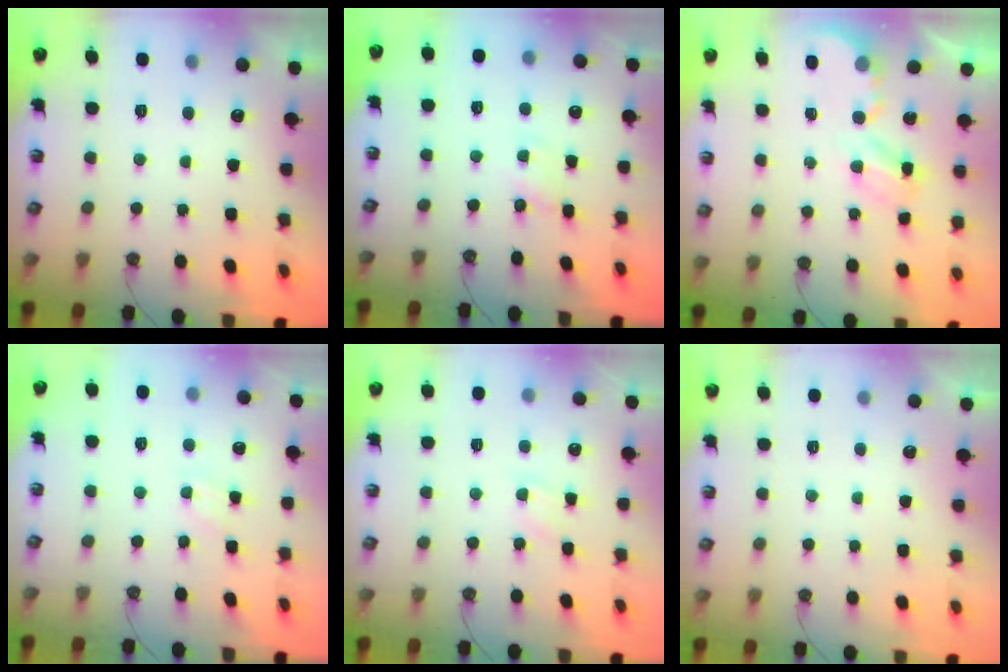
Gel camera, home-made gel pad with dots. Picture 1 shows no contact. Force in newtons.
{"total": 2.2, "press": 2.2, "slide": 0.3}
{"total": 4.4, "press": 4.3, "slide": 0.7}
{"total": 2.9, "press": 2.9, "slide": 0.4}
{"total": 5.2, "press": 5.1, "slide": 0.5}
{"total": 0.0}